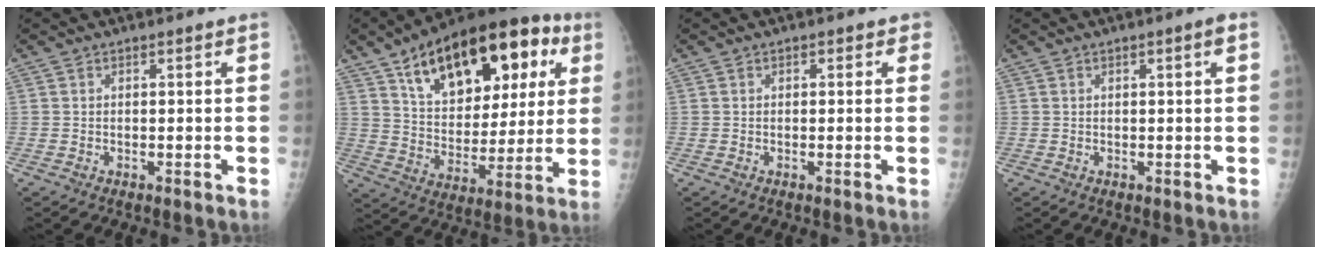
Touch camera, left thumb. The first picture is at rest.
{"total": 26.8, "force": [11.9, 14.2, 19.4], "torque": [-0.255, 0.005, 0.188]}
{"total": 1.2, "force": [0.5, 0.9, 0.5], "torque": [0.014, 0.002, -0.002]}
{"total": 1.6, "force": [0.5, 0.1, 1.6], "torque": [-0.026, 0.002, 0.007]}